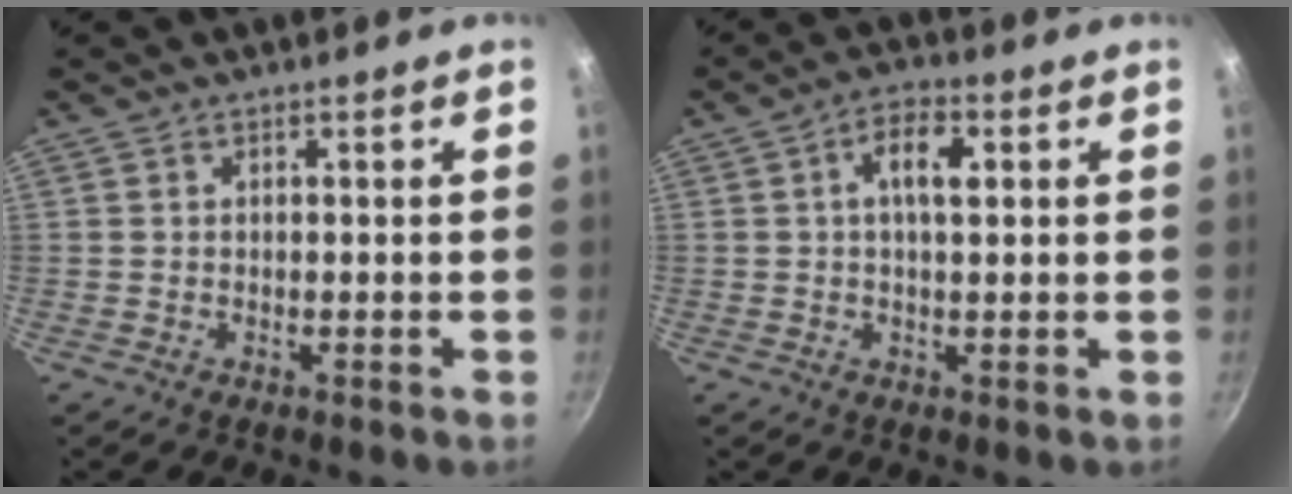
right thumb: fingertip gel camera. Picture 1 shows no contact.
{"total": 6.0, "force": [1.4, 2.8, 5.1], "torque": [-0.081, 0.010, 0.016]}